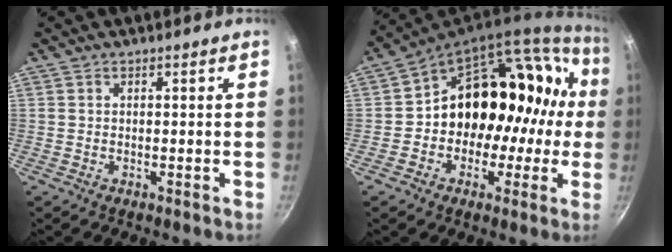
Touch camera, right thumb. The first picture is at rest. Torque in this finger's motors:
{"motor_torque": [2.27, 2.74, 0.32, -0.29, 0.28]}